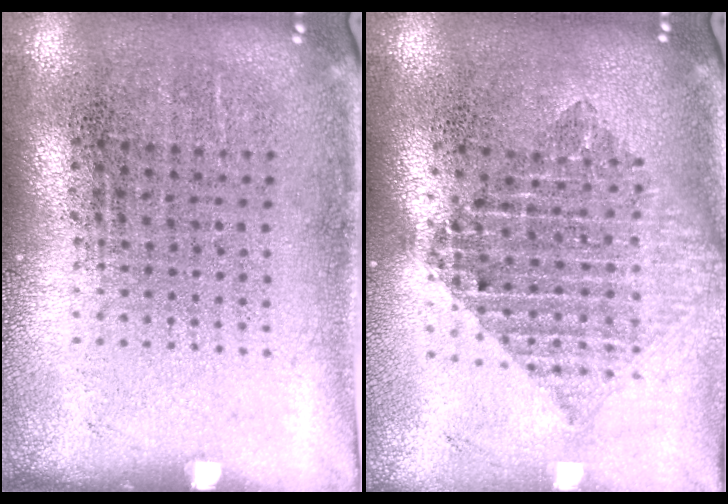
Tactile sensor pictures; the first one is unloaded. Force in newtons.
{"total": 2.1, "press": 1.7, "slide": 1.2}